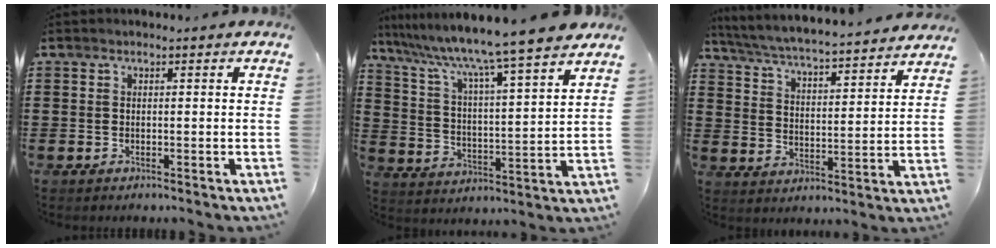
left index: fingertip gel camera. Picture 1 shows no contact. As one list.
[{"total": 8.3, "force": [7.3, -1.4, 3.7], "torque": [-0.103, -0.063, 0.115]}, {"total": 4.5, "force": [4.3, -0.7, 1.0], "torque": [-0.042, -0.039, 0.065]}]